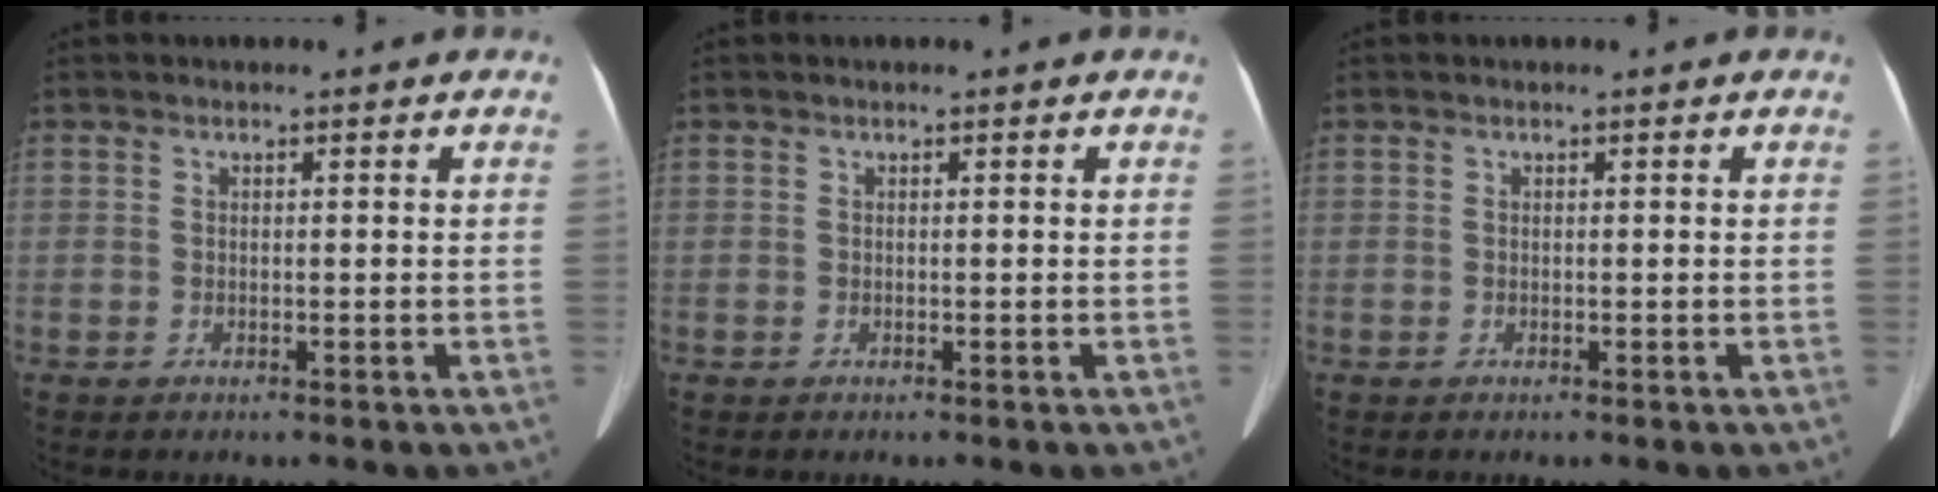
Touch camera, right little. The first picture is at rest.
{"total": 0.0}
{"total": 0.0}